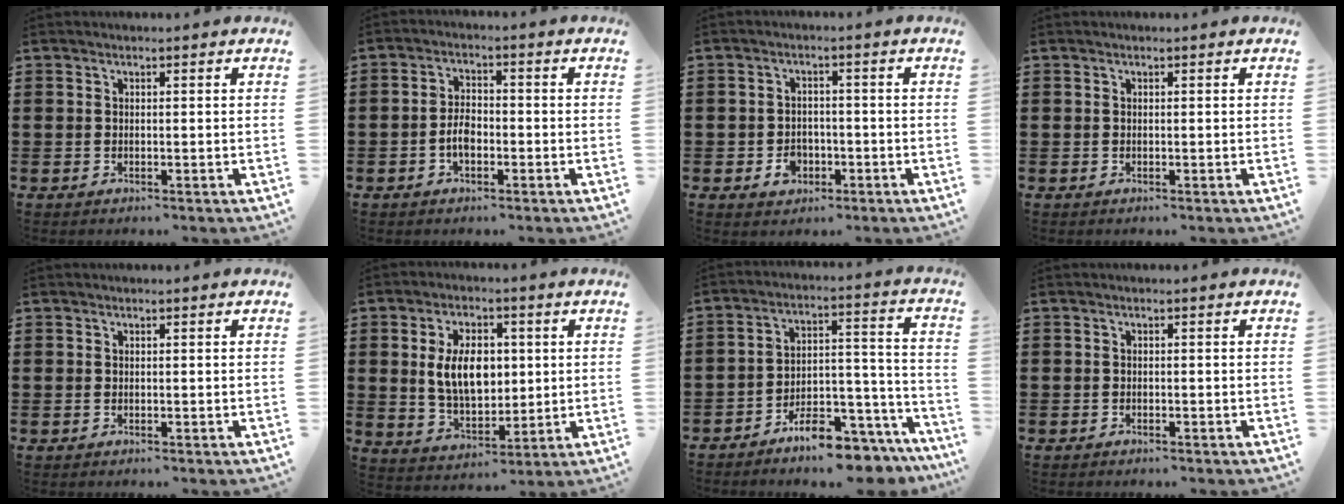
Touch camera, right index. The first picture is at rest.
{"total": 3.8, "force": [-1.3, 1.9, 3.0], "torque": [-0.070, 0.001, -0.028]}
{"total": 3.5, "force": [-1.6, 2.6, 1.8], "torque": [-0.037, 0.004, -0.030]}
{"total": 0.0}
{"total": 0.0}
{"total": 8.8, "force": [1.2, 5.4, 6.9], "torque": [-0.140, 0.005, 0.016]}
{"total": 8.7, "force": [-8.1, 1.6, 2.6], "torque": [-0.029, 0.031, -0.150]}
{"total": 0.8, "force": [-0.8, 0.1, 0.0], "torque": [-0.003, 0.000, -0.017]}